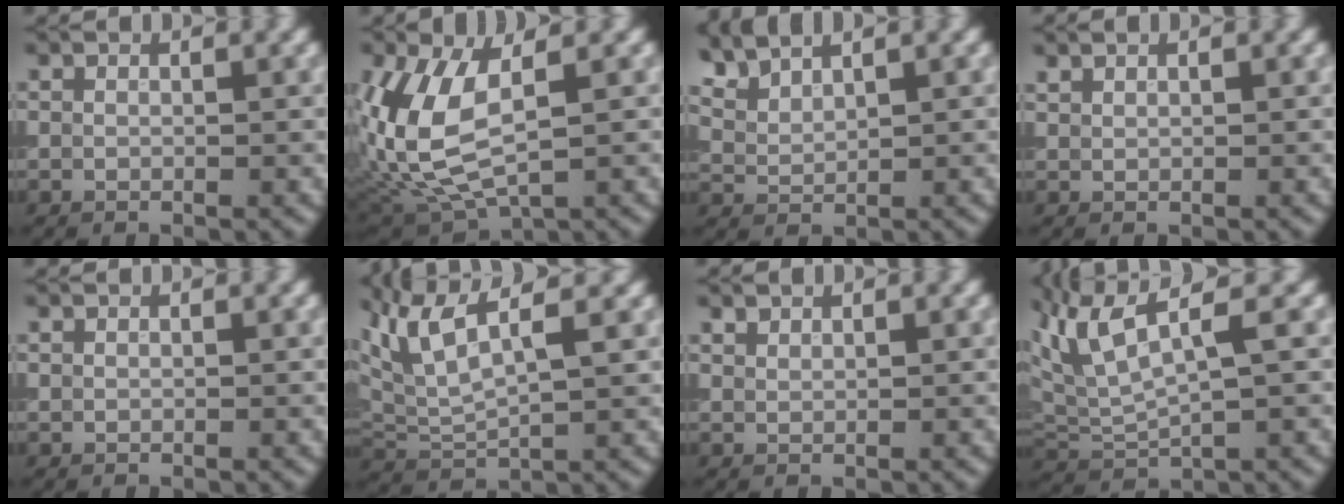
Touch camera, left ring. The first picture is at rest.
{"total": 9.4, "force": [0.9, 5.0, 7.9], "torque": [-0.201, -0.012, 0.025]}
{"total": 2.9, "force": [2.6, 0.8, 1.0], "torque": [-0.030, 0.006, 0.060]}
{"total": 0.5, "force": [0.5, 0.1, 0.1], "torque": [-0.001, 0.001, 0.014]}
{"total": 0.0}
{"total": 6.6, "force": [4.0, 1.8, 4.9], "torque": [-0.112, 0.014, 0.078]}
{"total": 0.7, "force": [0.7, 0.2, 0.1], "torque": [-0.004, 0.001, 0.018]}
{"total": 5.6, "force": [2.9, 1.4, 4.6], "torque": [-0.107, 0.007, 0.059]}